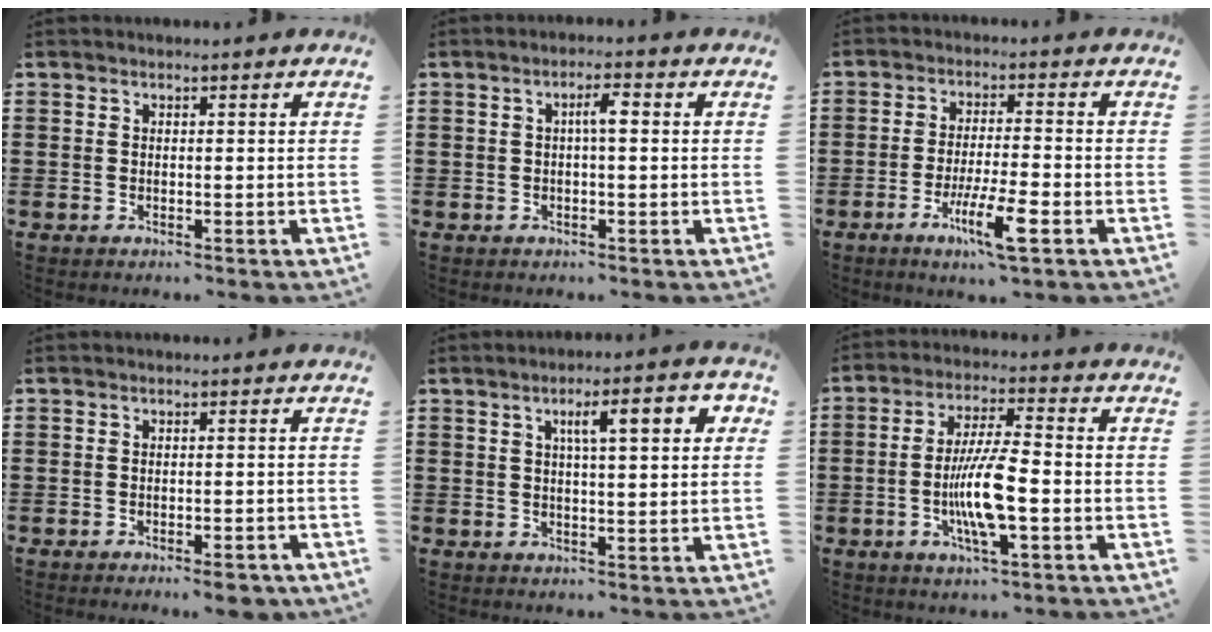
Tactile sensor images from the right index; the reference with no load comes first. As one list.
[{"total": 2.6, "force": [0.1, 0.5, 2.6], "torque": [-0.049, 0.003, -0.001]}, {"total": 7.6, "force": [-3.6, 1.0, 6.7], "torque": [-0.123, -0.008, -0.065]}, {"total": 2.0, "force": [-1.6, 0.2, 1.1], "torque": [-0.020, 0.002, -0.029]}, {"total": 6.1, "force": [2.0, 1.5, 5.6], "torque": [-0.090, -0.002, 0.024]}, {"total": 9.2, "force": [-2.4, 2.0, 8.7], "torque": [-0.177, -0.008, -0.048]}]